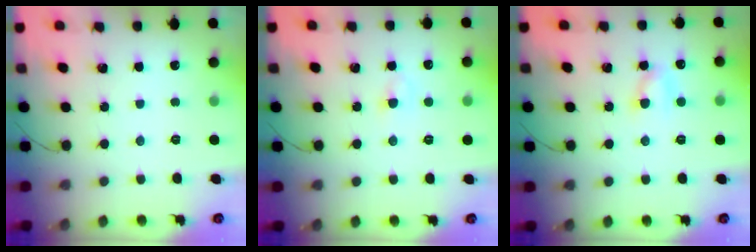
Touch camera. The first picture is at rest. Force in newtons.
{"total": 2.7, "press": 2.5, "slide": 1.1}
{"total": 4.6, "press": 4.5, "slide": 0.8}